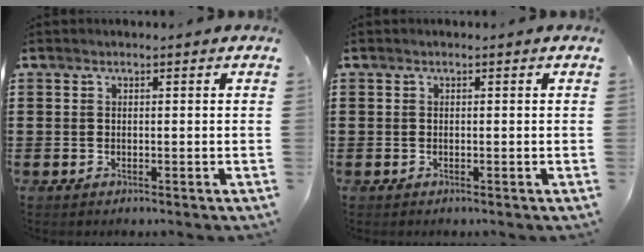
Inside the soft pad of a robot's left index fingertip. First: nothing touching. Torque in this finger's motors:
{"motor_torque": [0.00, 0.00, 0.00, 0.00]}